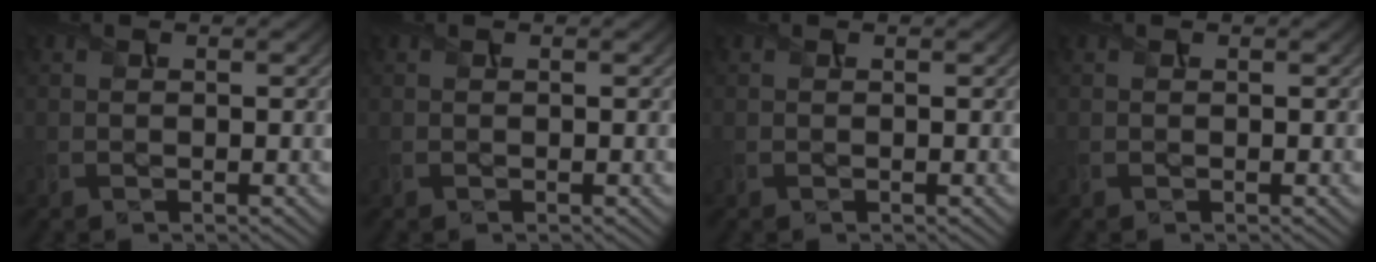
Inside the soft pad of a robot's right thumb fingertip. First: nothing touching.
{"total": 0.0}
{"total": 0.0}
{"total": 0.0}